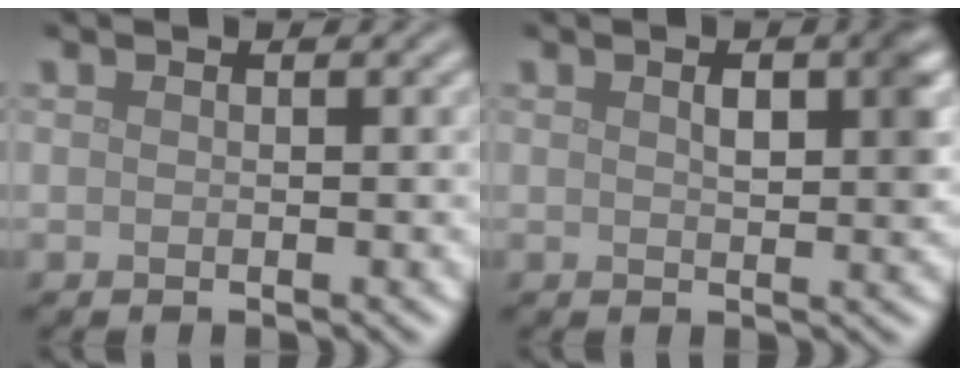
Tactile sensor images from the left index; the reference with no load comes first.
{"total": 3.4, "force": [0.9, 1.4, 3.0], "torque": [-0.044, 0.006, 0.013]}